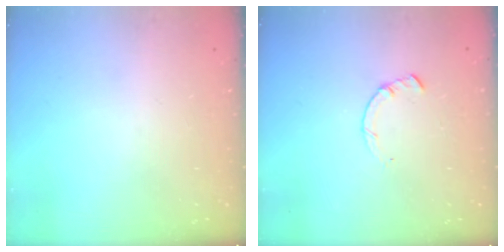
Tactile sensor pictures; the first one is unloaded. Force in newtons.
{"total": 1.4, "press": 1.4, "slide": 0.2}